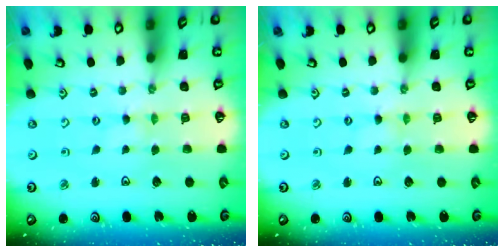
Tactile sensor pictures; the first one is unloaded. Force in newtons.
{"total": 0.0}